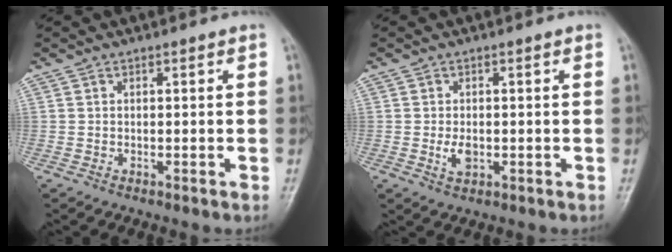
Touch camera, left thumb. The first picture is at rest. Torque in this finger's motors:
{"motor_torque": [0.36, 0.45, 0.55, -0.09, 0.00]}